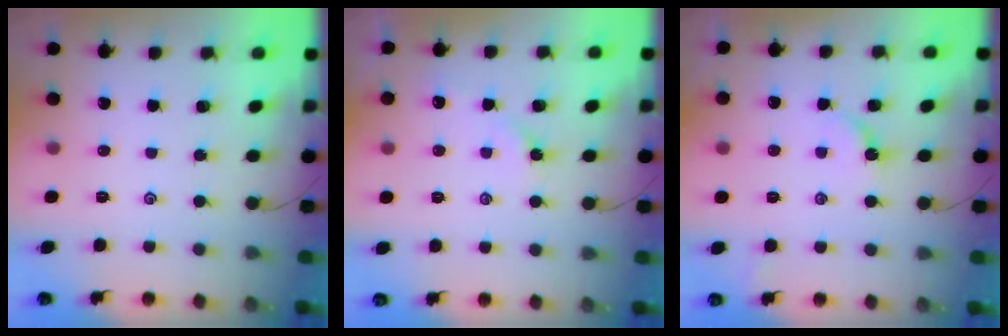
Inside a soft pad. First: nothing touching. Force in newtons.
{"total": 2.2, "press": 2.1, "slide": 0.6}
{"total": 4.0, "press": 3.9, "slide": 0.4}